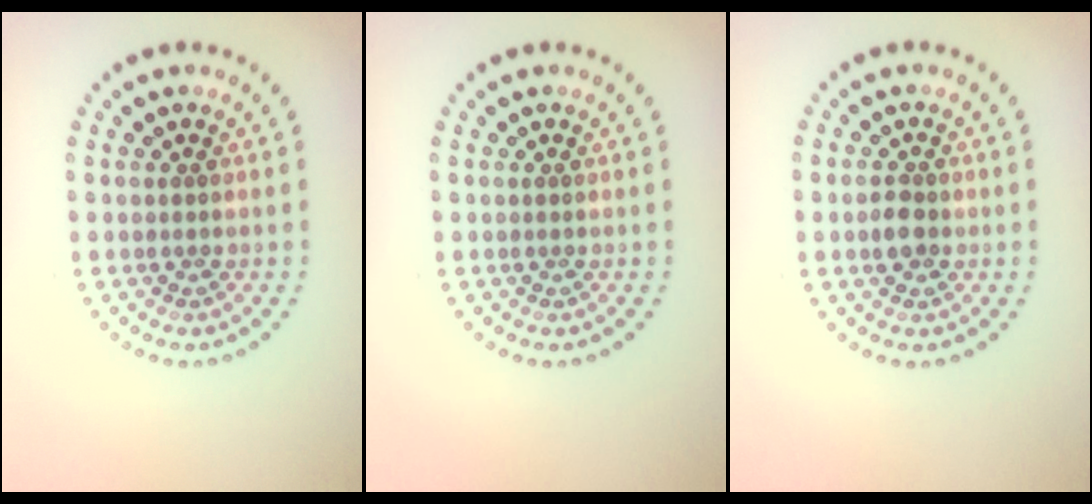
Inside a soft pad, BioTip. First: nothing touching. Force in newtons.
{"total": 0.0}
{"total": 1.7, "press": 1.7, "slide": 0.3}